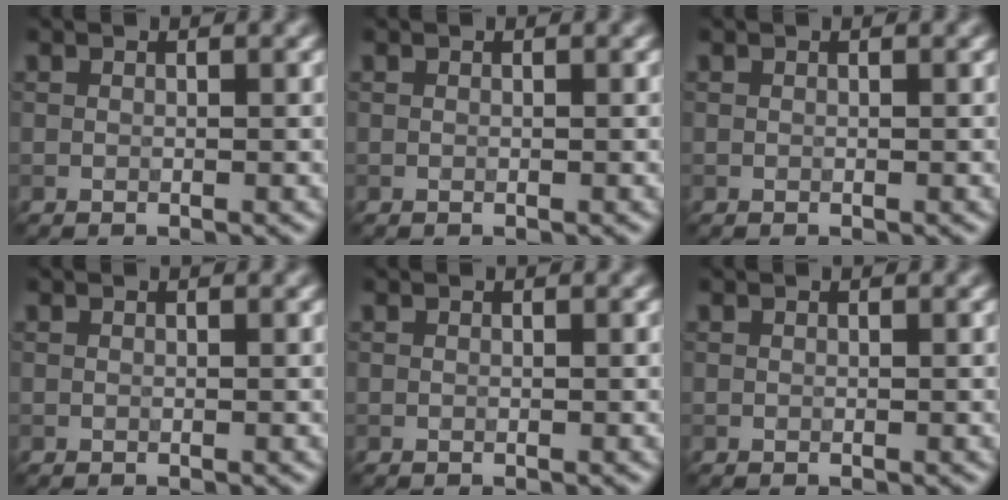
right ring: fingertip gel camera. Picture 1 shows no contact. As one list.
[{"total": 0.0}, {"total": 0.0}, {"total": 0.0}, {"total": 0.0}, {"total": 0.0}]